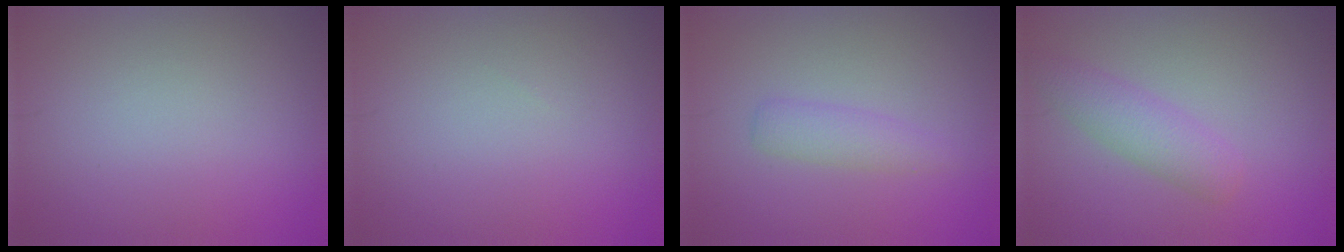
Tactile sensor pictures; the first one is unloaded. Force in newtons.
{"total": 0.0}
{"total": 1.8, "press": 1.8, "slide": 0.1}
{"total": 2.9, "press": 2.9, "slide": 0.1}